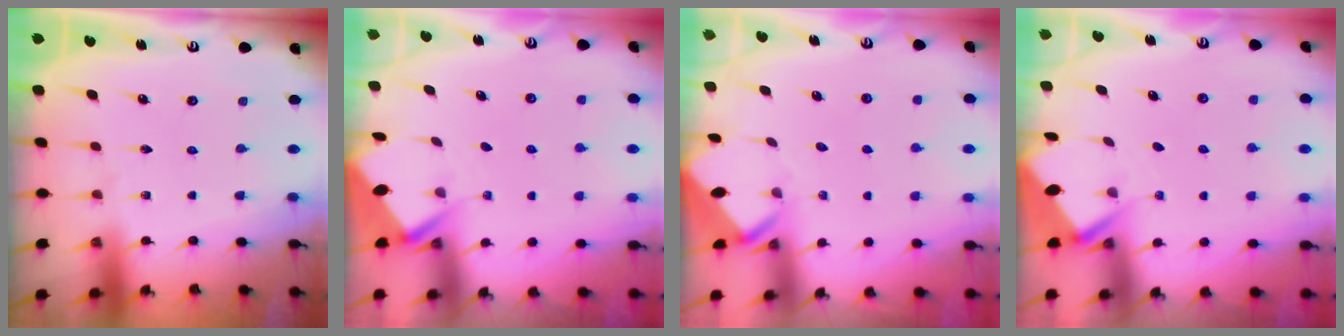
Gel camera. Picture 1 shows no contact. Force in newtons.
{"total": 2.8, "press": 2.8, "slide": 0.4}
{"total": 3.2, "press": 3.2, "slide": 0.3}
{"total": 2.9, "press": 2.8, "slide": 0.4}